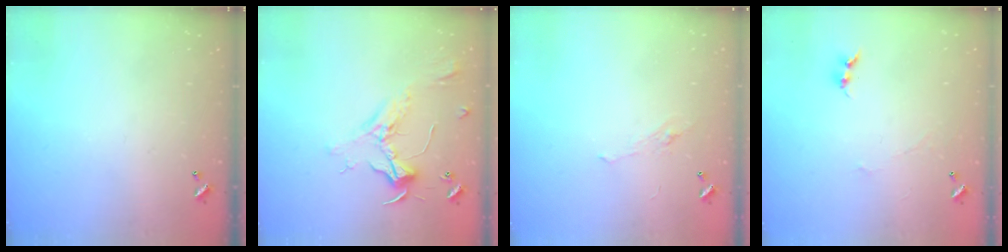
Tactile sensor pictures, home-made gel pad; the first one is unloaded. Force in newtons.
{"total": 2.3, "press": 2.2, "slide": 0.8}
{"total": 2.2, "press": 2.1, "slide": 0.8}
{"total": 0.6, "press": 0.3, "slide": 0.5}